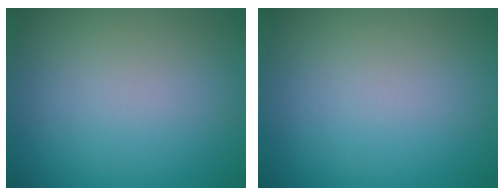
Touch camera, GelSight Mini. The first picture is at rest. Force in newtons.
{"total": 0.0}